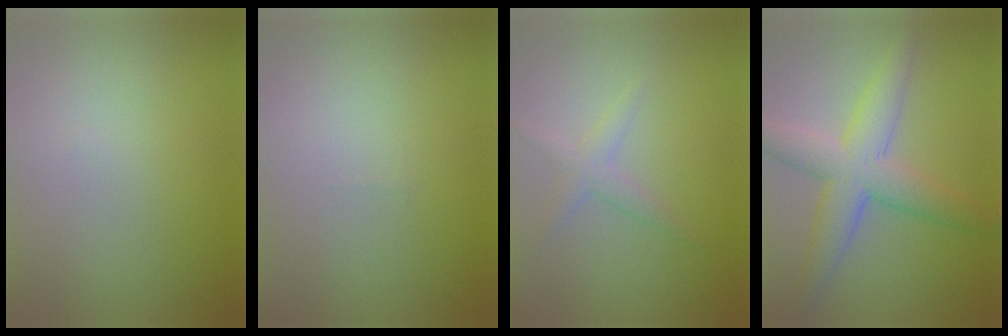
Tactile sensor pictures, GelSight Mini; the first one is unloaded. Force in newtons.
{"total": 0.0}
{"total": 1.8, "press": 1.8, "slide": 0.1}
{"total": 6.3, "press": 6.3, "slide": 0.3}